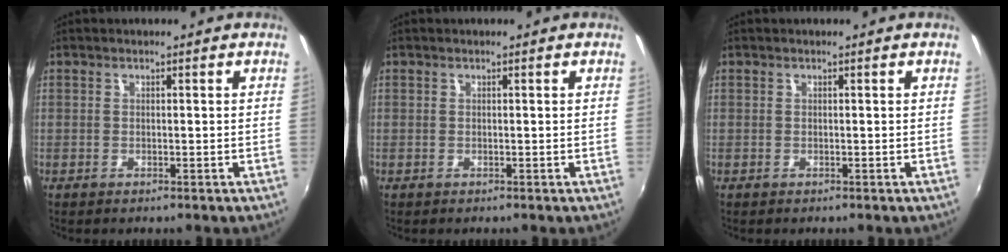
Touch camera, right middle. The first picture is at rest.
{"total": 0.0}
{"total": 0.0}